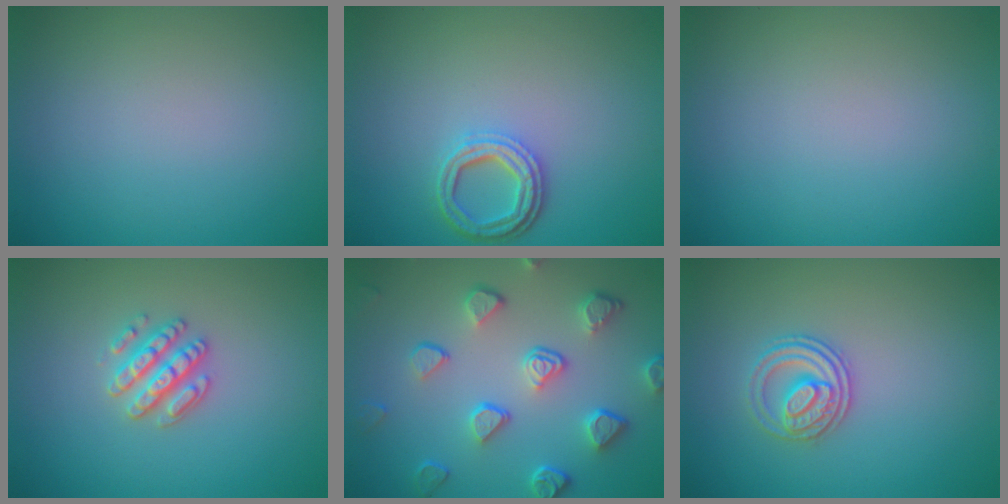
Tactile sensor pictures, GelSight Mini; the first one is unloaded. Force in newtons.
{"total": 3.6, "press": 2.9, "slide": 2.1}
{"total": 0.0}
{"total": 2.8, "press": 2.7, "slide": 0.8}
{"total": 5.4, "press": 4.2, "slide": 3.4}
{"total": 2.8, "press": 2.6, "slide": 1.1}